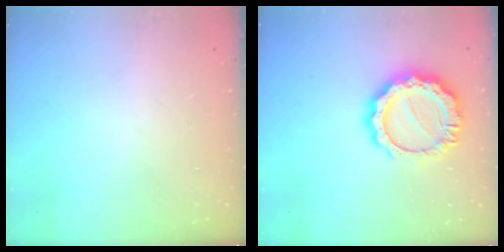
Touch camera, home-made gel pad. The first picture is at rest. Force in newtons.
{"total": 14.9, "press": 14.8, "slide": 0.9}